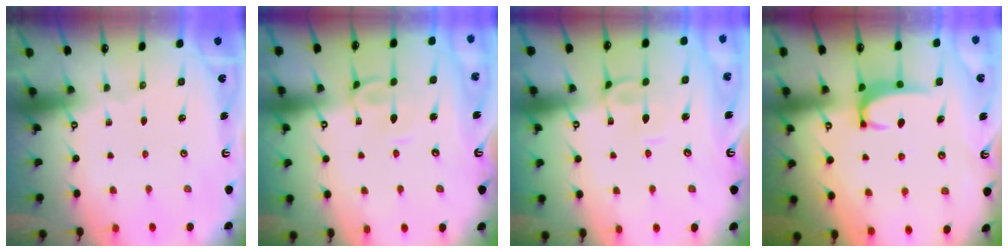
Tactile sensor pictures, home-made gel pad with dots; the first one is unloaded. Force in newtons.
{"total": 2.5, "press": 2.4, "slide": 0.8}
{"total": 2.5, "press": 2.4, "slide": 0.8}
{"total": 2.7, "press": 2.6, "slide": 0.5}